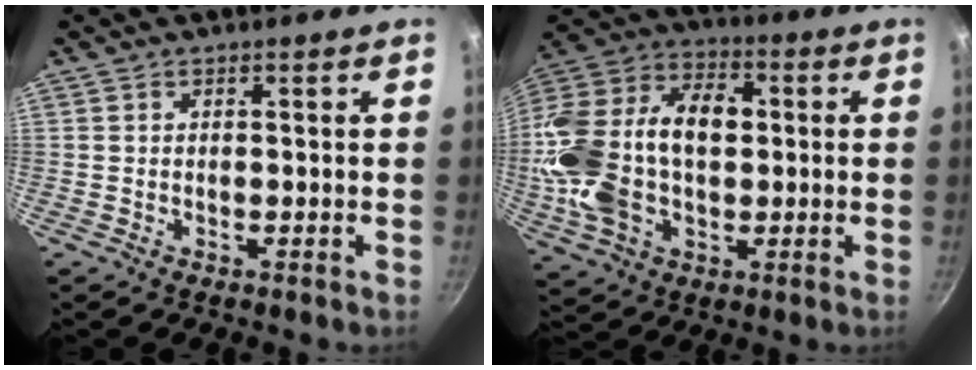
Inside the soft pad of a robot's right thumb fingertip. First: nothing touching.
{"total": 24.4, "force": [-0.1, 16.1, 18.3], "torque": [-0.337, 0.043, -0.007]}